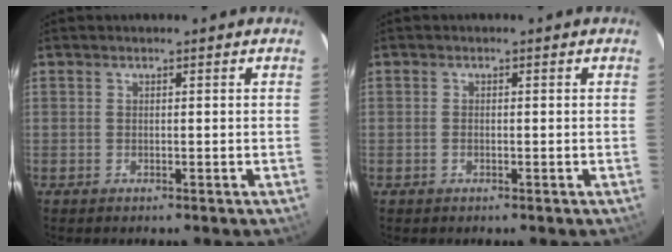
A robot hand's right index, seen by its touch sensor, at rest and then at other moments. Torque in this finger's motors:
{"motor_torque": [-0.14, -0.03, -0.03, 0.00]}